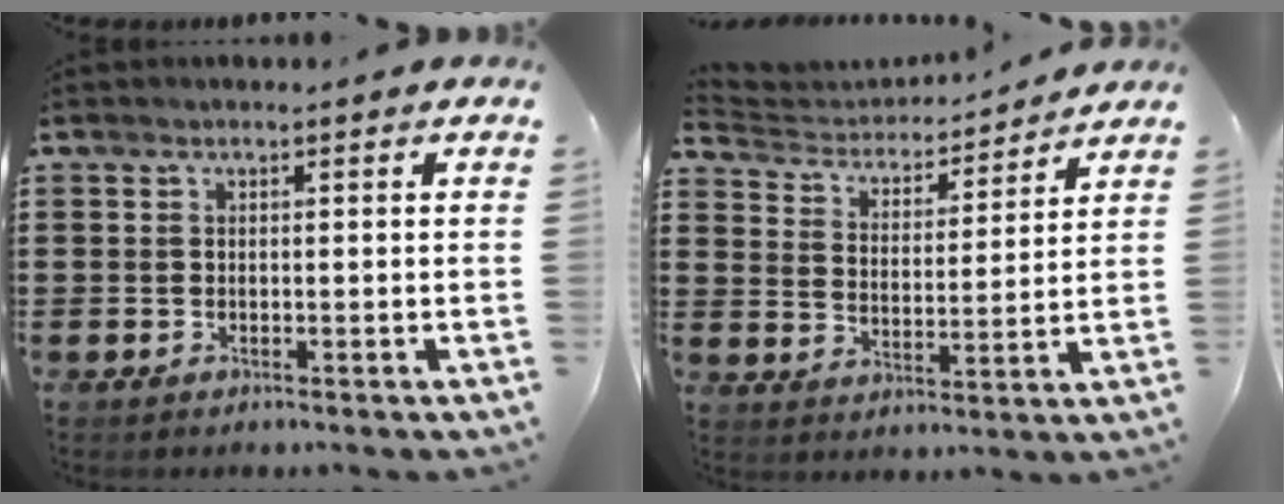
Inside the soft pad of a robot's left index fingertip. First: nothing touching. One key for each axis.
{"total": 3.4, "fx": 3.4, "fy": 0.6, "fz": 0.1, "tx": -0.026, "ty": -0.028, "tz": 0.050}